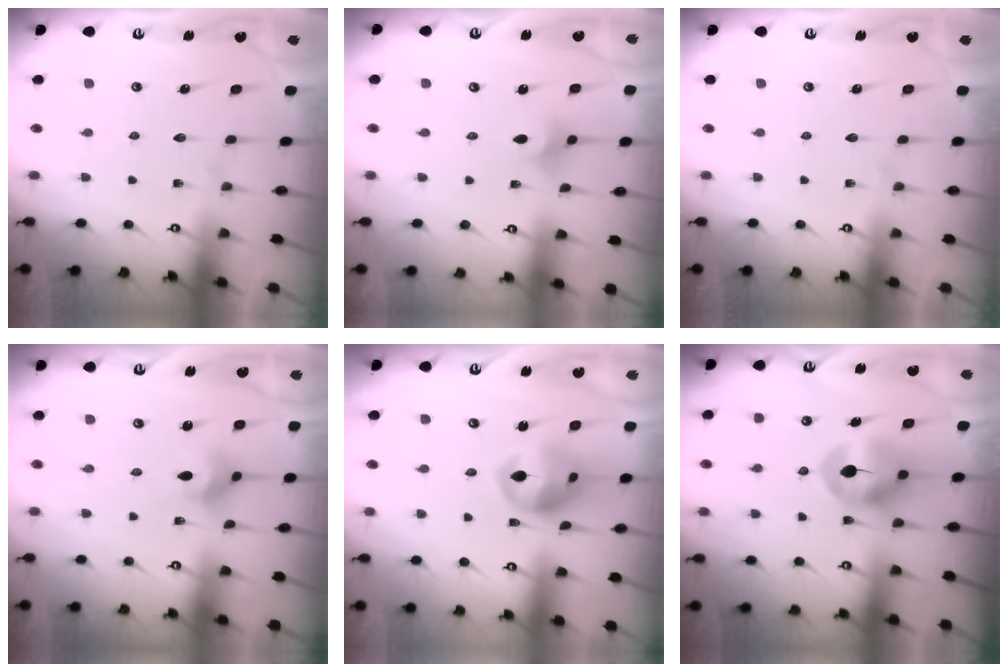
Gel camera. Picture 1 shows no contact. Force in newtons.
{"total": 3.7, "press": 3.6, "slide": 0.9}
{"total": 0.0}
{"total": 4.3, "press": 4.3, "slide": 0.6}
{"total": 12.2, "press": 12.1, "slide": 1.4}
{"total": 7.5, "press": 7.5, "slide": 0.6}